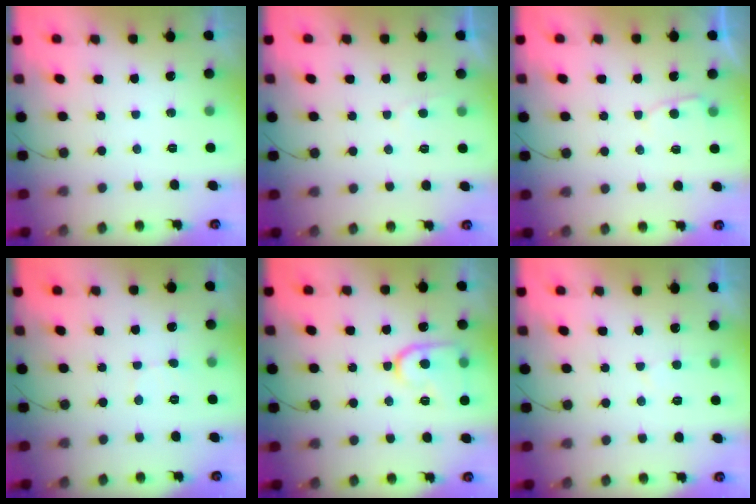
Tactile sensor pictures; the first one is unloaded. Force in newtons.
{"total": 1.4, "press": 1.4, "slide": 0.2}
{"total": 2.7, "press": 2.7, "slide": 0.3}
{"total": 2.2, "press": 2.2, "slide": 0.2}
{"total": 12.5, "press": 12.5, "slide": 1.3}
{"total": 3.2, "press": 3.2, "slide": 0.4}